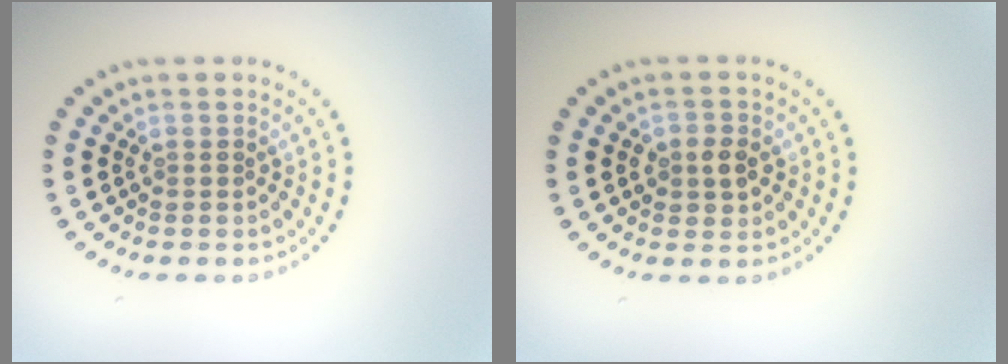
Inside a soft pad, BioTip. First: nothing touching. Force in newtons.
{"total": 1.9, "press": 1.8, "slide": 0.5}